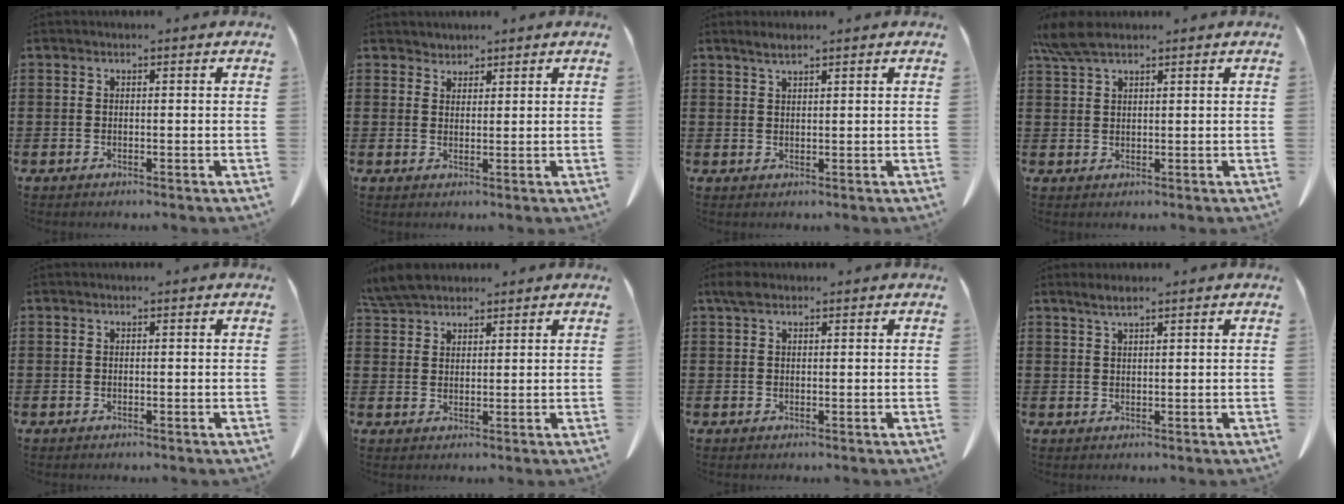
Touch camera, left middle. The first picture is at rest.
{"total": 1.8, "force": [1.7, 0.6, -0.2], "torque": [-0.002, 0.001, 0.035]}
{"total": 1.8, "force": [1.4, 0.1, 1.1], "torque": [-0.024, 0.000, 0.026]}
{"total": 4.8, "force": [3.3, 1.2, 3.2], "torque": [-0.078, 0.000, 0.060]}
{"total": 0.0}
{"total": 5.2, "force": [4.7, 1.4, 1.7], "torque": [-0.048, -0.004, 0.092]}
{"total": 1.6, "force": [1.0, 0.8, 1.1], "torque": [-0.026, 0.005, 0.018]}
{"total": 2.0, "force": [1.5, 0.1, 1.3], "torque": [-0.029, 0.001, 0.026]}